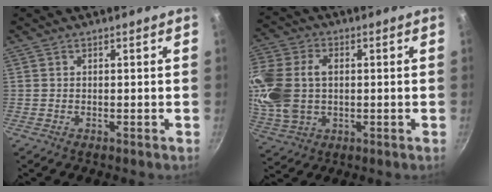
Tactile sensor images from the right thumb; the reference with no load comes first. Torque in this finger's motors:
{"motor_torque": [1.34, 3.08, 1.43, -0.22, 0.19]}